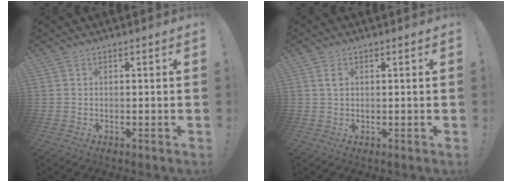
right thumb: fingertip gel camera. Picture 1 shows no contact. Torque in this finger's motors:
{"motor_torque": [0.18, -0.09, -0.13, -0.09, 0.00]}